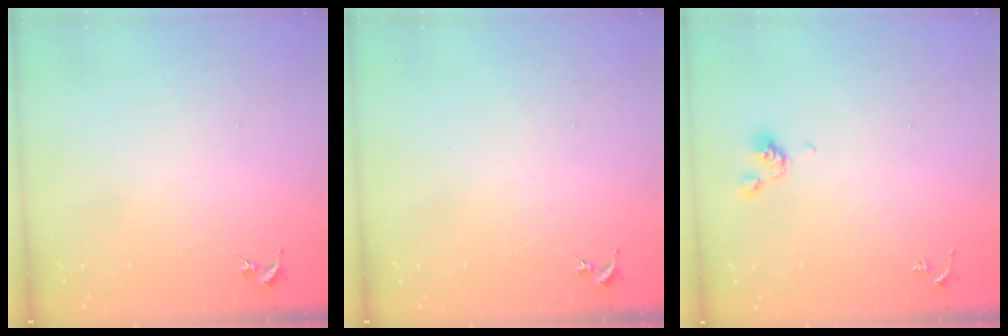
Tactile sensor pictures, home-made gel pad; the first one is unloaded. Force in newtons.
{"total": 0.0}
{"total": 6.1, "press": 5.9, "slide": 1.3}